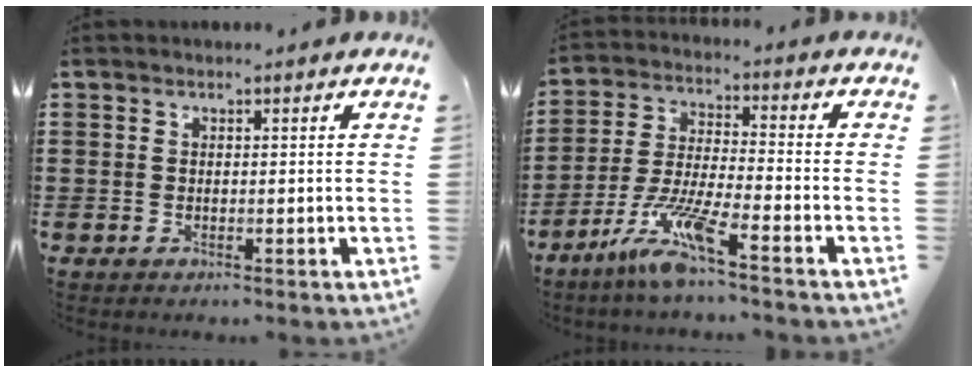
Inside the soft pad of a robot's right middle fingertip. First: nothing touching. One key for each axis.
{"total": 8.8, "fx": -6.4, "fy": 0.6, "fz": 6.0, "tx": -0.135, "ty": -0.014, "tz": -0.127}